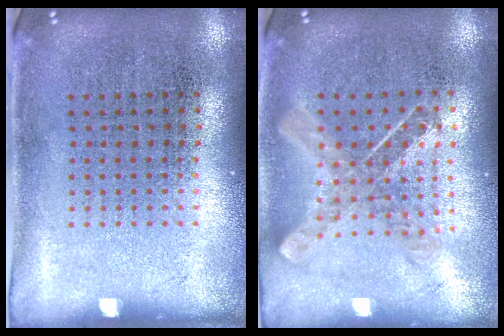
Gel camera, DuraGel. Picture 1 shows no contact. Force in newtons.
{"total": 0.9, "press": 0.8, "slide": 0.2}